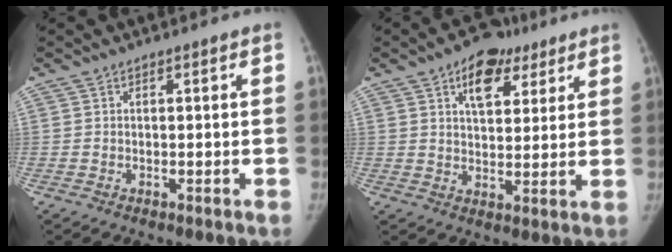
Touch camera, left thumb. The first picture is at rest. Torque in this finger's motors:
{"motor_torque": [0.37, 0.01, 0.86, -0.58, 0.15]}